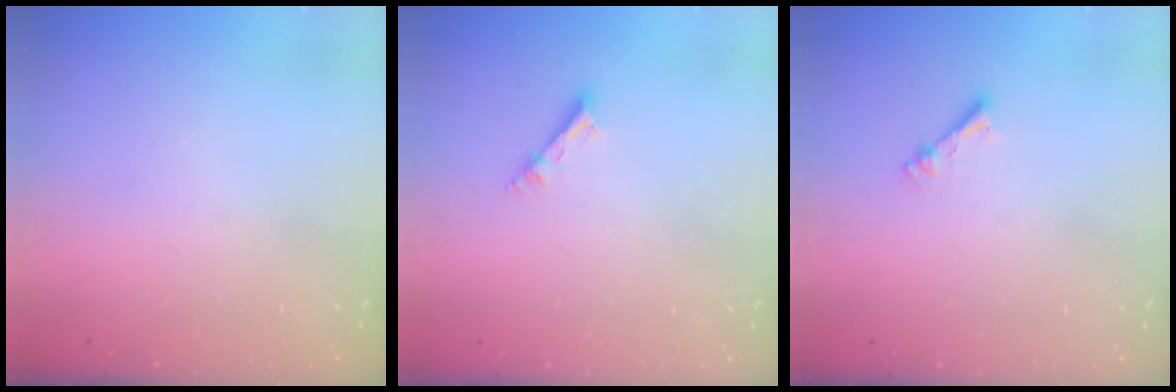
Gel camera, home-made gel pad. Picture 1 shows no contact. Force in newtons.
{"total": 2.6, "press": 2.5, "slide": 0.2}
{"total": 2.4, "press": 2.4, "slide": 0.4}